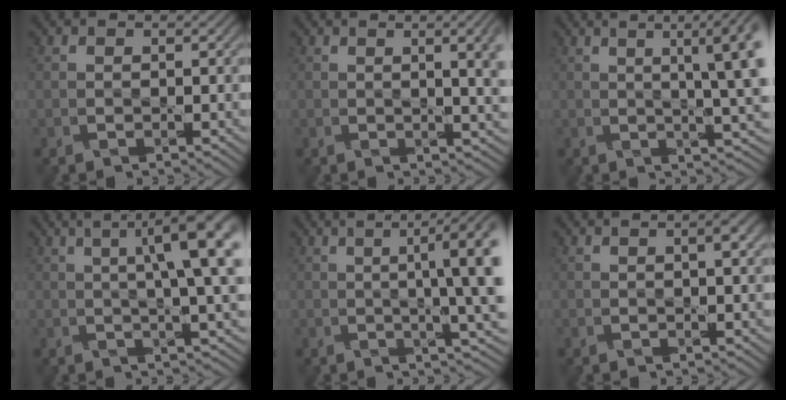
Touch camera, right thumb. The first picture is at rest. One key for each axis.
{"total": 4.8, "fx": 1.1, "fy": 1.0, "fz": 4.6, "tx": -0.055, "ty": 0.004, "tz": 0.022}
{"total": 8.7, "fx": 2.0, "fy": 1.8, "fz": 8.2, "tx": -0.092, "ty": 0.019, "tz": 0.023}
{"total": 9.0, "fx": 2.1, "fy": 1.6, "fz": 8.6, "tx": -0.100, "ty": 0.024, "tz": 0.026}
{"total": 9.1, "fx": 0.8, "fy": 1.8, "fz": 8.9, "tx": -0.103, "ty": 0.016, "tz": 0.010}
{"total": 1.2, "fx": 0.4, "fy": 0.1, "fz": 1.2, "tx": -0.020, "ty": 0.002, "tz": 0.006}